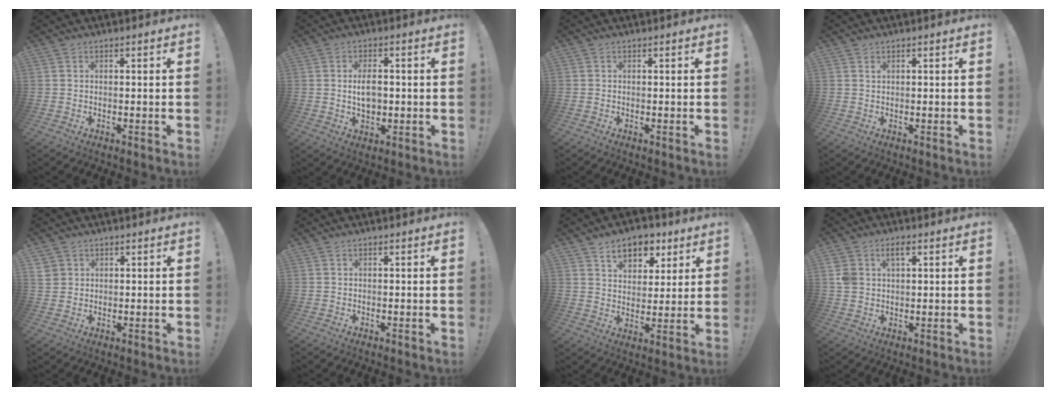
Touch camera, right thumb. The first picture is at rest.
{"total": 6.0, "force": [0.1, 3.9, 4.5], "torque": [-0.068, 0.002, -0.002]}
{"total": 0.0}
{"total": 0.6, "force": [0.5, 0.4, 0.2], "torque": [0.002, -0.003, 0.008]}
{"total": 2.7, "force": [1.5, 2.2, 0.4], "torque": [0.001, -0.008, 0.028]}
{"total": 0.0}
{"total": 10.5, "force": [6.2, 6.8, 5.0], "torque": [-0.063, -0.036, 0.114]}
{"total": 4.8, "force": [1.9, 3.2, 3.0], "torque": [-0.048, 0.001, 0.035]}